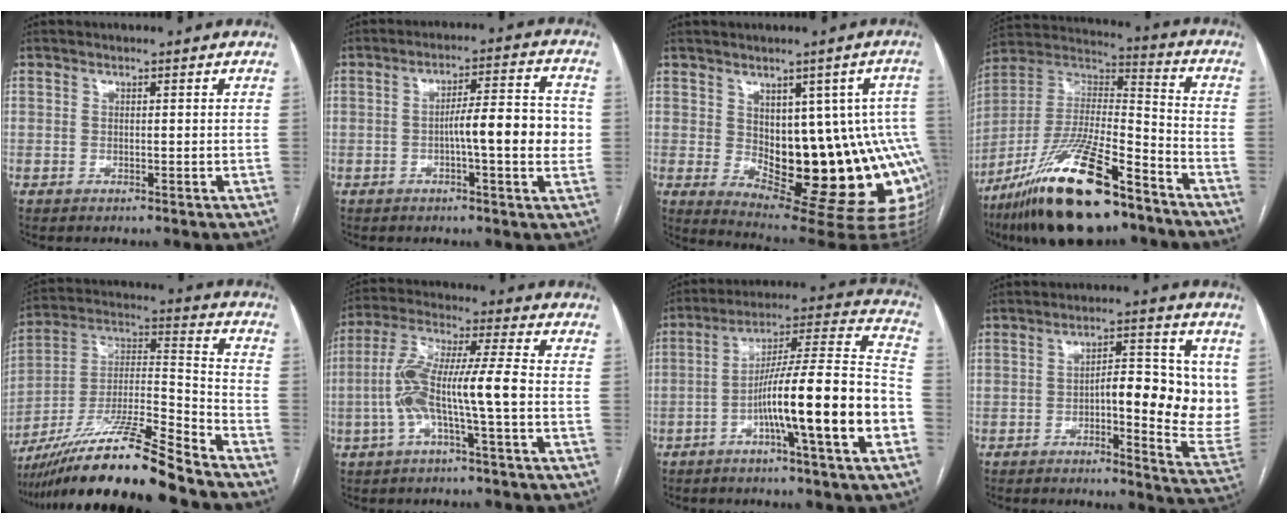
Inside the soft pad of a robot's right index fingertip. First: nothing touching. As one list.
[{"total": 9.6, "force": [-1.0, 1.3, 9.4], "torque": [-0.136, 0.019, -0.017]}, {"total": 18.3, "force": [-1.6, 7.8, 16.5], "torque": [-0.138, 0.018, 0.002]}, {"total": 22.5, "force": [-15.2, 4.9, 15.9], "torque": [-0.310, -0.016, -0.270]}, {"total": 20.2, "force": [-16.3, -0.1, 11.9], "torque": [-0.241, -0.009, -0.298]}, {"total": 10.9, "force": [-2.3, 0.5, 10.6], "torque": [-0.221, 0.026, -0.049]}, {"total": 18.5, "force": [-6.1, 0.2, 17.5], "torque": [-0.263, 0.015, -0.102]}, {"total": 12.8, "force": [0.6, 3.5, 12.3], "torque": [-0.153, 0.009, 0.010]}]